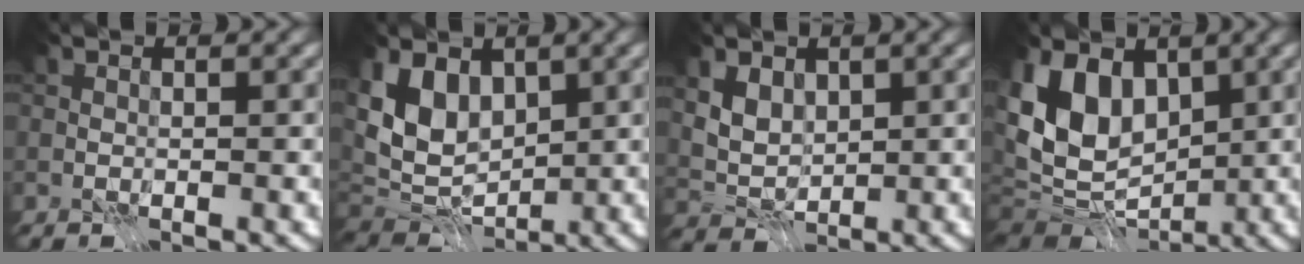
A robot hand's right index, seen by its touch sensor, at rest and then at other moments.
{"total": 6.8, "force": [1.5, 4.8, 4.6], "torque": [-0.094, -0.011, 0.021]}
{"total": 3.1, "force": [1.2, 2.2, 1.7], "torque": [-0.046, -0.014, 0.029]}
{"total": 10.0, "force": [1.2, 7.2, 6.8], "torque": [-0.138, -0.004, 0.013]}